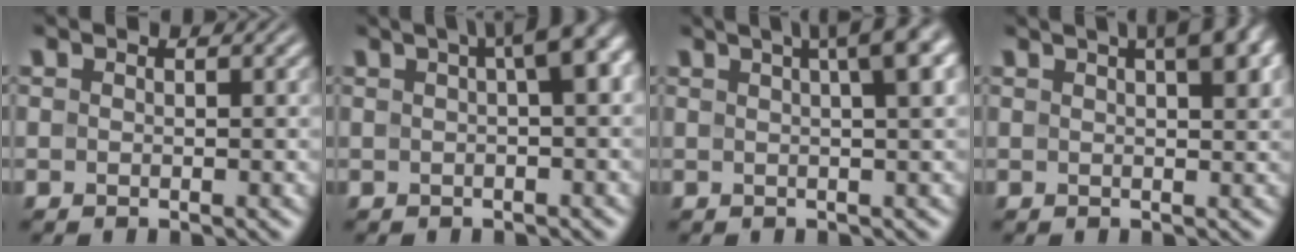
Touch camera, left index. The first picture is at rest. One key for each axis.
{"total": 5.8, "fx": 1.8, "fy": 1.4, "fz": 5.3, "tx": -0.055, "ty": 0.026, "tz": 0.021}
{"total": 7.1, "fx": 3.2, "fy": 2.1, "fz": 6.0, "tx": -0.047, "ty": 0.031, "tz": 0.027}
{"total": 6.0, "fx": 3.0, "fy": 2.0, "fz": 4.8, "tx": -0.042, "ty": 0.025, "tz": 0.028}